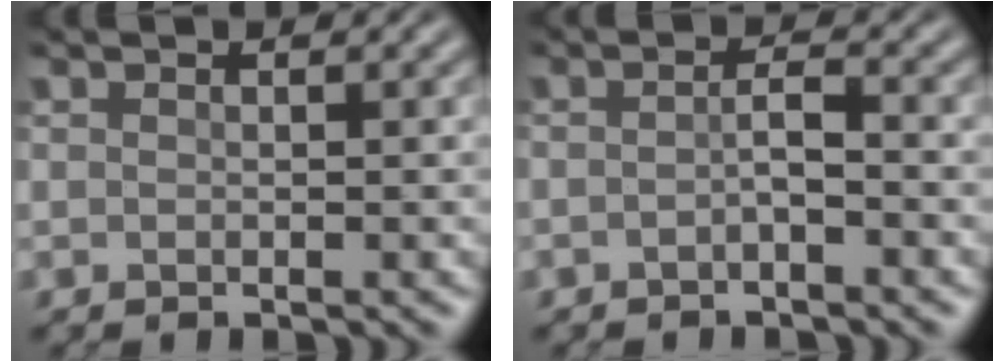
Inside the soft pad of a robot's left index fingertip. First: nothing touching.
{"total": 1.6, "force": [-0.9, 0.3, 1.3], "torque": [-0.027, 0.001, -0.020]}